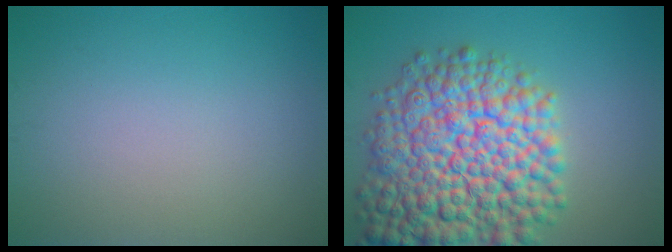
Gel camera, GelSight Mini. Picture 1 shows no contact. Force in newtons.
{"total": 13.7, "press": 13.7, "slide": 0.6}